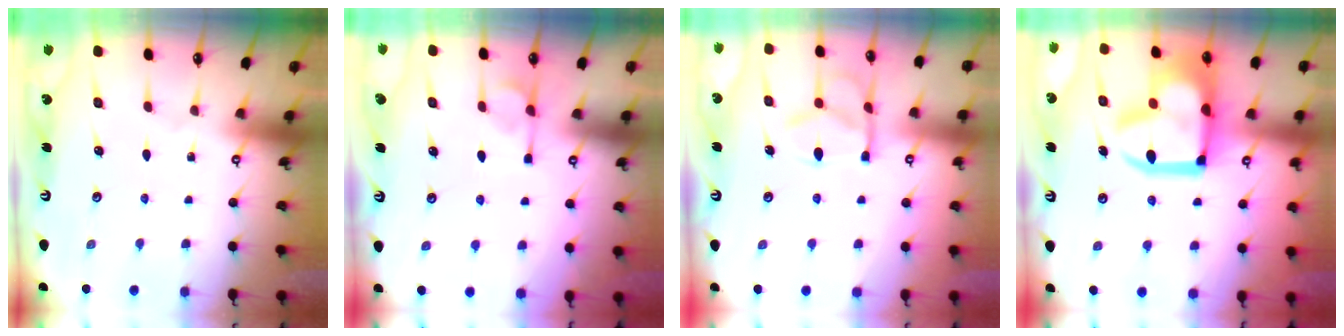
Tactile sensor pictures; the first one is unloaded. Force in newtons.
{"total": 1.2, "press": 0.6, "slide": 1.1}
{"total": 13.0, "press": 12.9, "slide": 1.4}
{"total": 18.6, "press": 18.5, "slide": 1.9}